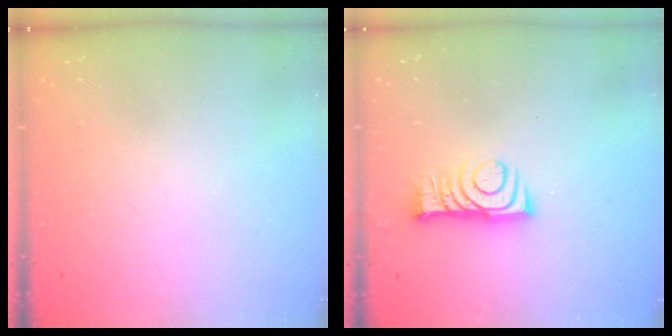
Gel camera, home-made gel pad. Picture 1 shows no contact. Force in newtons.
{"total": 8.8, "press": 8.8, "slide": 0.8}